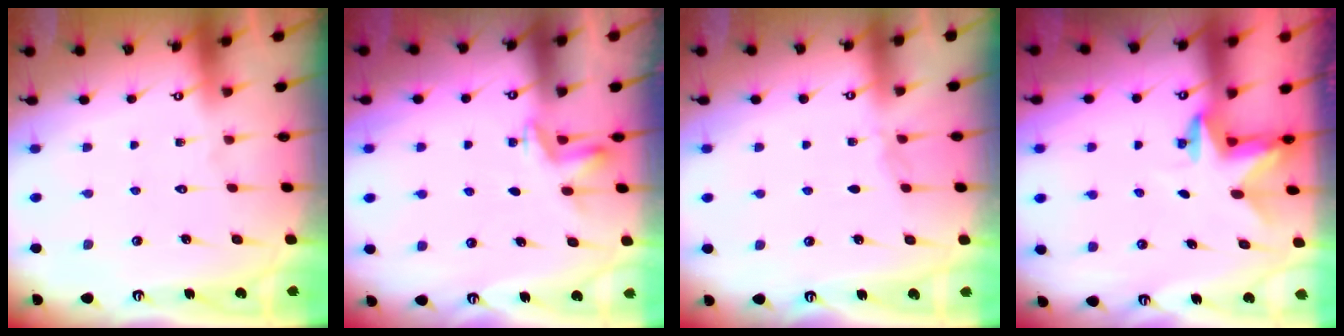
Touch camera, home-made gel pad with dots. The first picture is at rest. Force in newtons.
{"total": 2.8, "press": 2.7, "slide": 0.9}
{"total": 2.1, "press": 2.0, "slide": 0.4}
{"total": 2.3, "press": 2.3, "slide": 0.4}